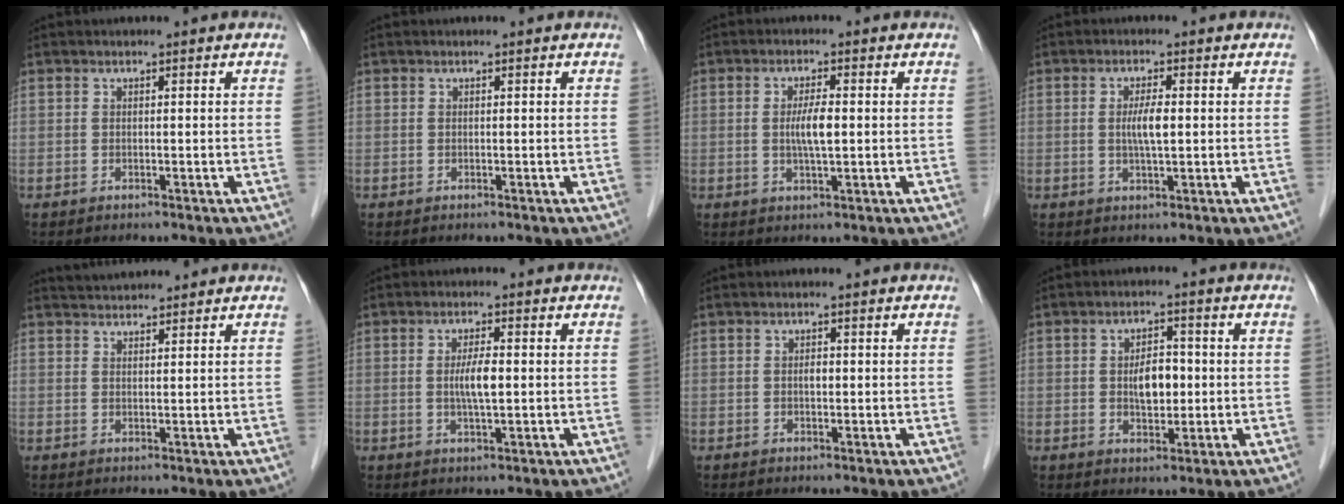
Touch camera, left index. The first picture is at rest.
{"total": 0.0}
{"total": 3.8, "force": [0.0, 0.6, 3.8], "torque": [-0.072, -0.003, -0.002]}
{"total": 3.5, "force": [0.1, 0.5, 3.4], "torque": [-0.064, -0.003, 0.001]}
{"total": 3.8, "force": [3.7, 0.6, 0.5], "torque": [-0.011, 0.031, 0.062]}
{"total": 3.8, "force": [0.0, 0.7, 3.8], "torque": [-0.072, -0.003, -0.002]}
{"total": 1.0, "force": [0.0, 0.5, 0.8], "torque": [-0.014, 0.000, -0.001]}
{"total": 4.9, "force": [0.0, 2.5, 4.2], "torque": [-0.073, 0.004, 0.001]}